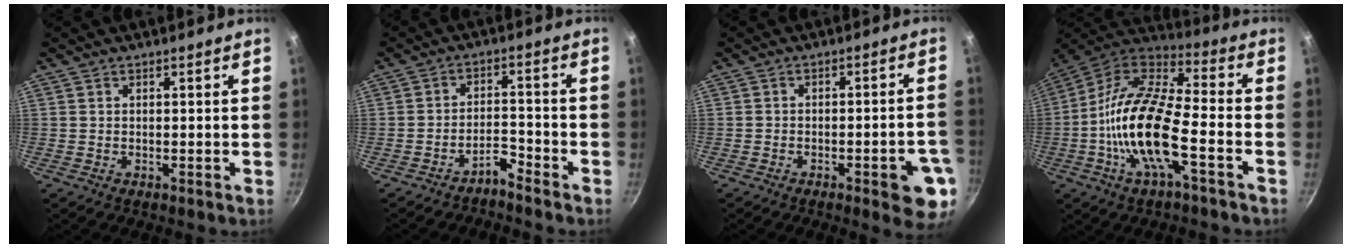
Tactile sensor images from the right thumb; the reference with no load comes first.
{"total": 3.6, "force": [-3.2, 0.9, 1.2], "torque": [-0.015, 0.034, -0.058]}
{"total": 9.5, "force": [-3.9, 2.7, 8.2], "torque": [-0.075, 0.024, -0.043]}
{"total": 18.6, "force": [-5.3, 7.0, 16.4], "torque": [-0.317, 0.040, -0.119]}